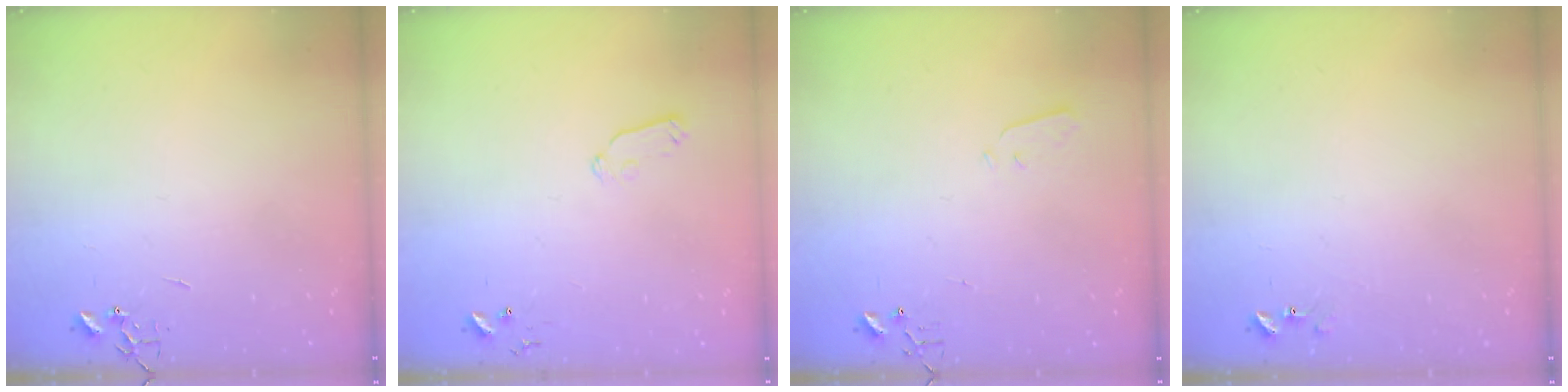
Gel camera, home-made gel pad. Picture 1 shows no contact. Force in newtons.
{"total": 5.9, "press": 5.9, "slide": 0.8}
{"total": 3.0, "press": 2.9, "slide": 0.7}
{"total": 6.0, "press": 5.9, "slide": 0.6}